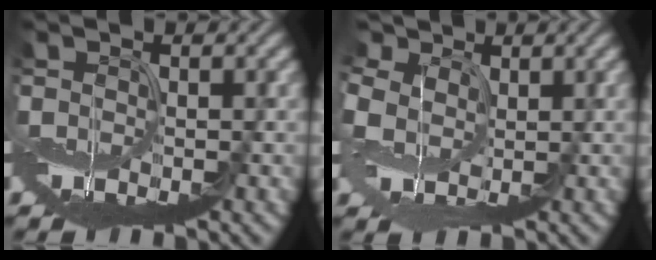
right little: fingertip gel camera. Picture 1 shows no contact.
{"total": 7.6, "force": [3.3, 5.6, 3.9], "torque": [-0.121, 0.025, 0.041]}